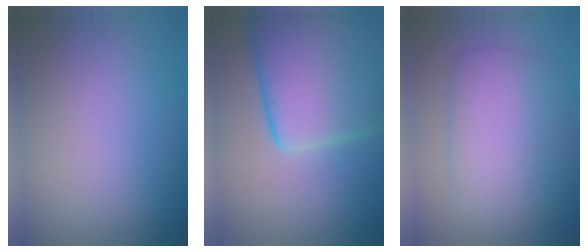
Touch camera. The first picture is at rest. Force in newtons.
{"total": 12.0, "press": 11.9, "slide": 0.5}
{"total": 5.8, "press": 5.8, "slide": 0.1}